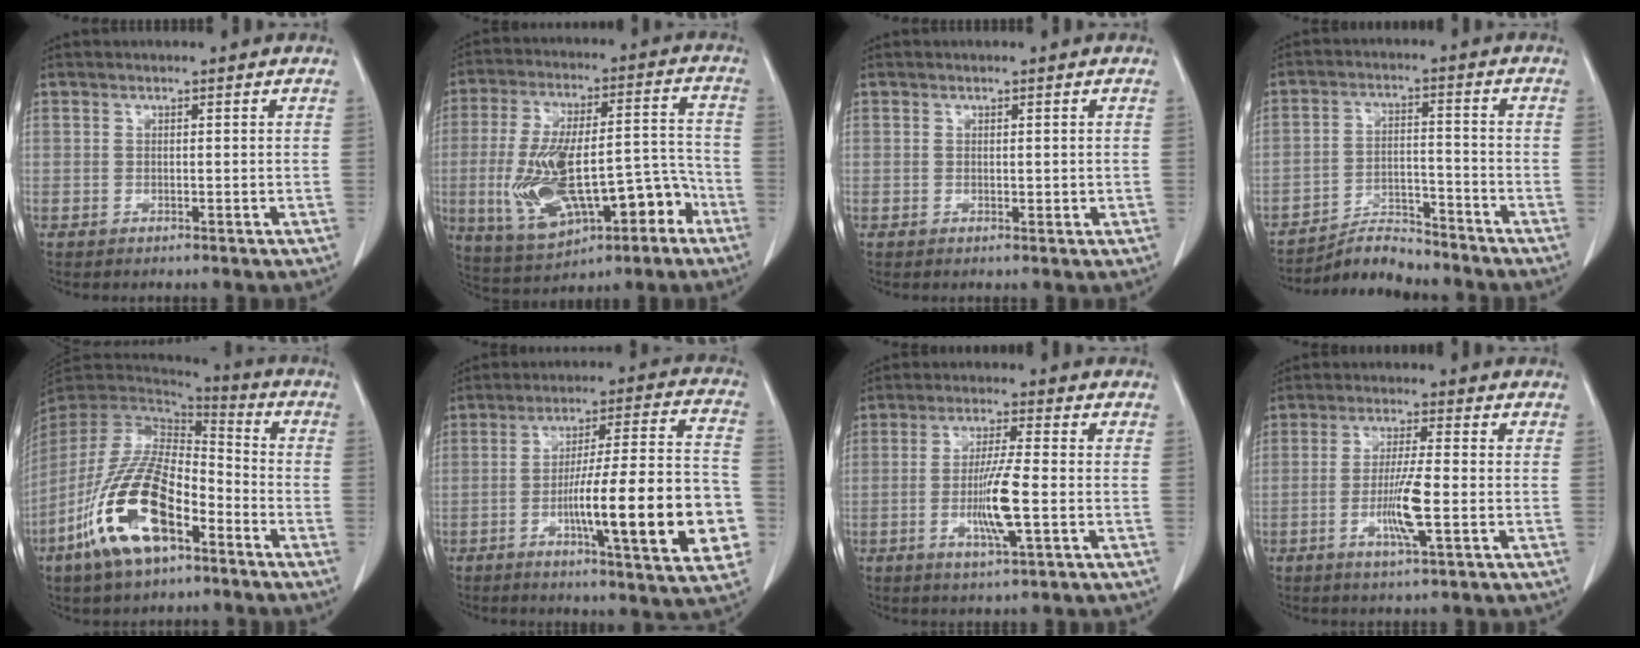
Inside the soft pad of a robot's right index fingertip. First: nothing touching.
{"total": 18.7, "force": [-6.1, 7.2, 16.2], "torque": [-0.300, 0.029, -0.081]}
{"total": 1.1, "force": [0.1, 0.6, 0.9], "torque": [-0.014, -0.004, 0.004]}
{"total": 6.5, "force": [-6.4, 0.9, 0.3], "torque": [-0.008, 0.006, -0.108]}
{"total": 17.8, "force": [-8.3, 6.7, 14.3], "torque": [-0.302, -0.010, -0.152]}
{"total": 20.9, "force": [-5.3, 2.4, 20.0], "torque": [-0.252, 0.014, -0.072]}
{"total": 8.1, "force": [-1.7, 0.2, 7.9], "torque": [-0.151, -0.010, -0.034]}
{"total": 7.0, "force": [-1.8, 0.1, 6.8], "torque": [-0.128, -0.010, -0.035]}